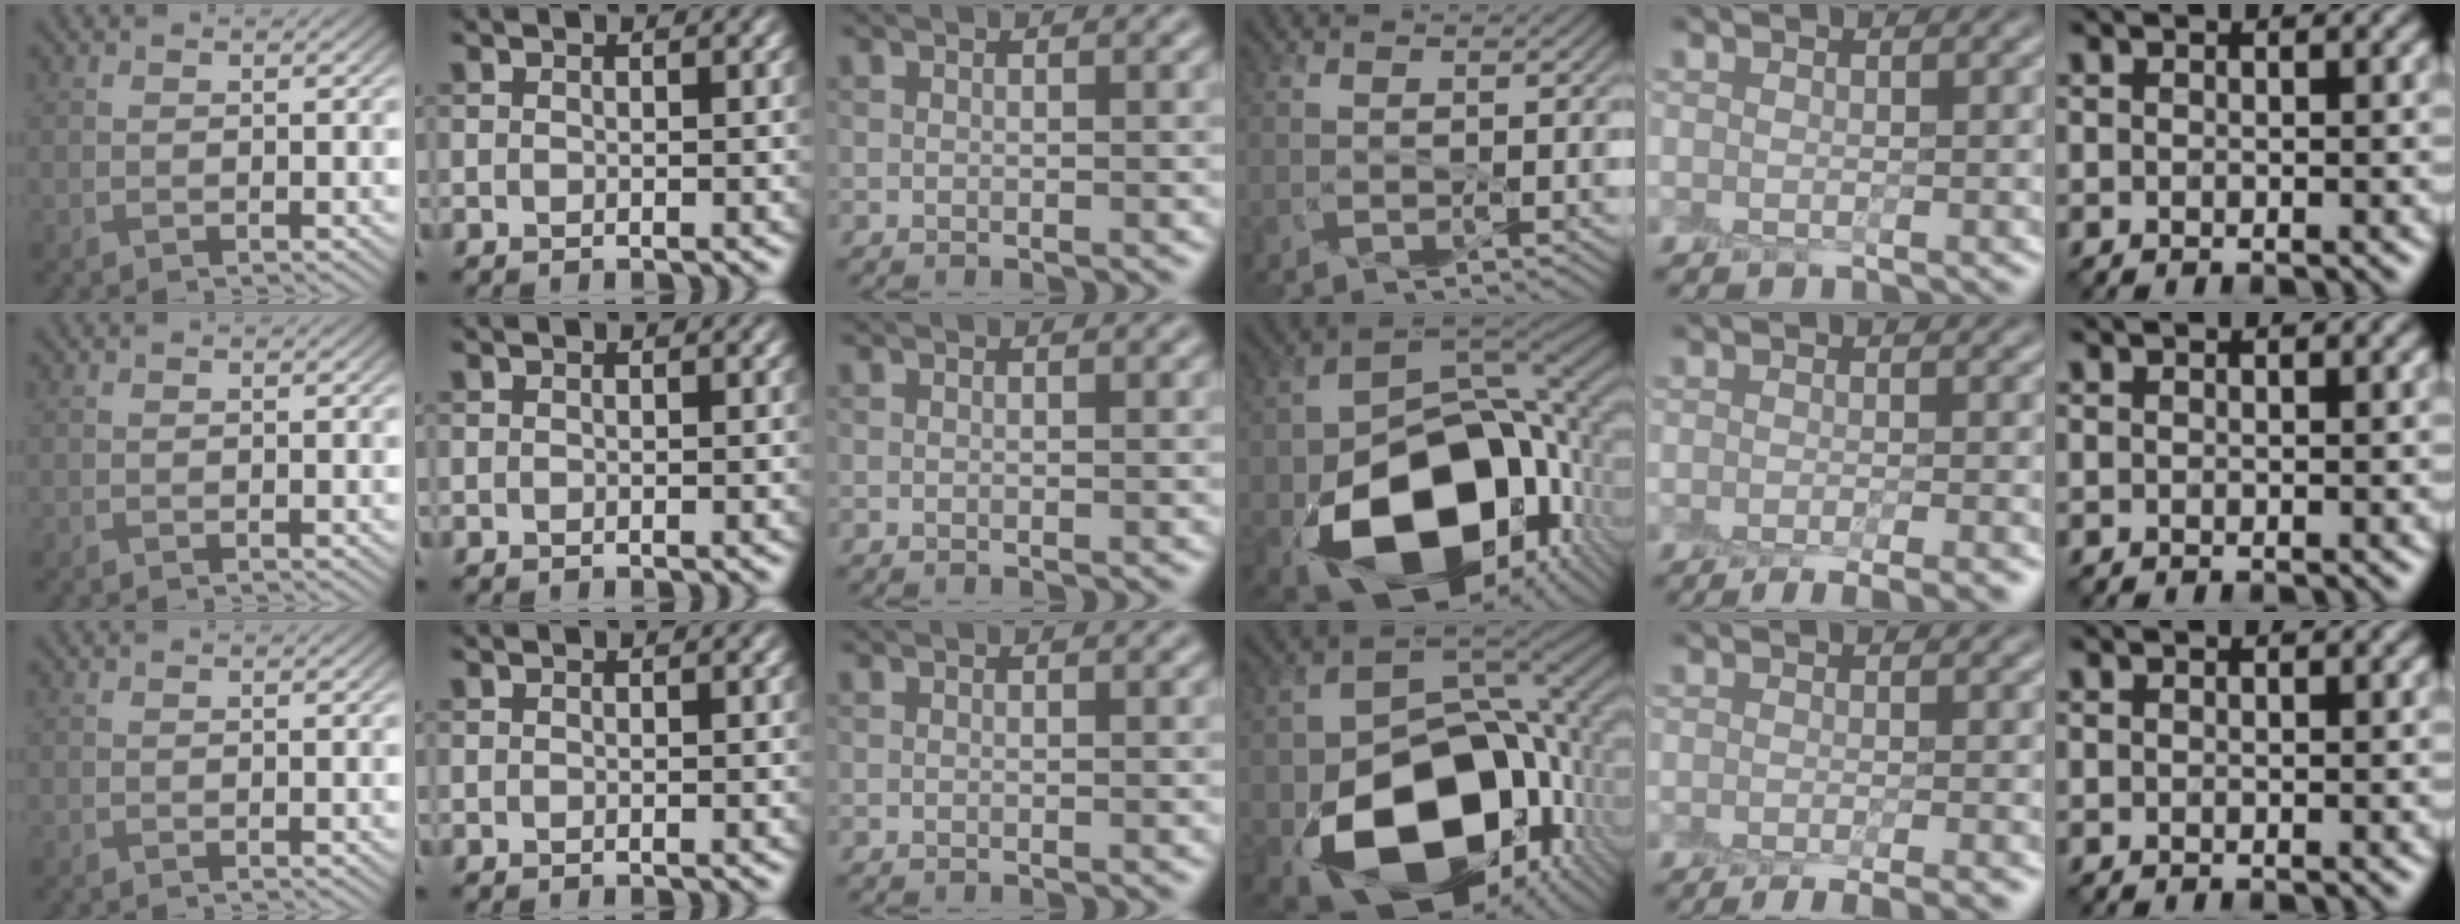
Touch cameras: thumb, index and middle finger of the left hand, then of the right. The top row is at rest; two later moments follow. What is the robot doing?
{"motion": "peel", "object": "plastic screen protector"}